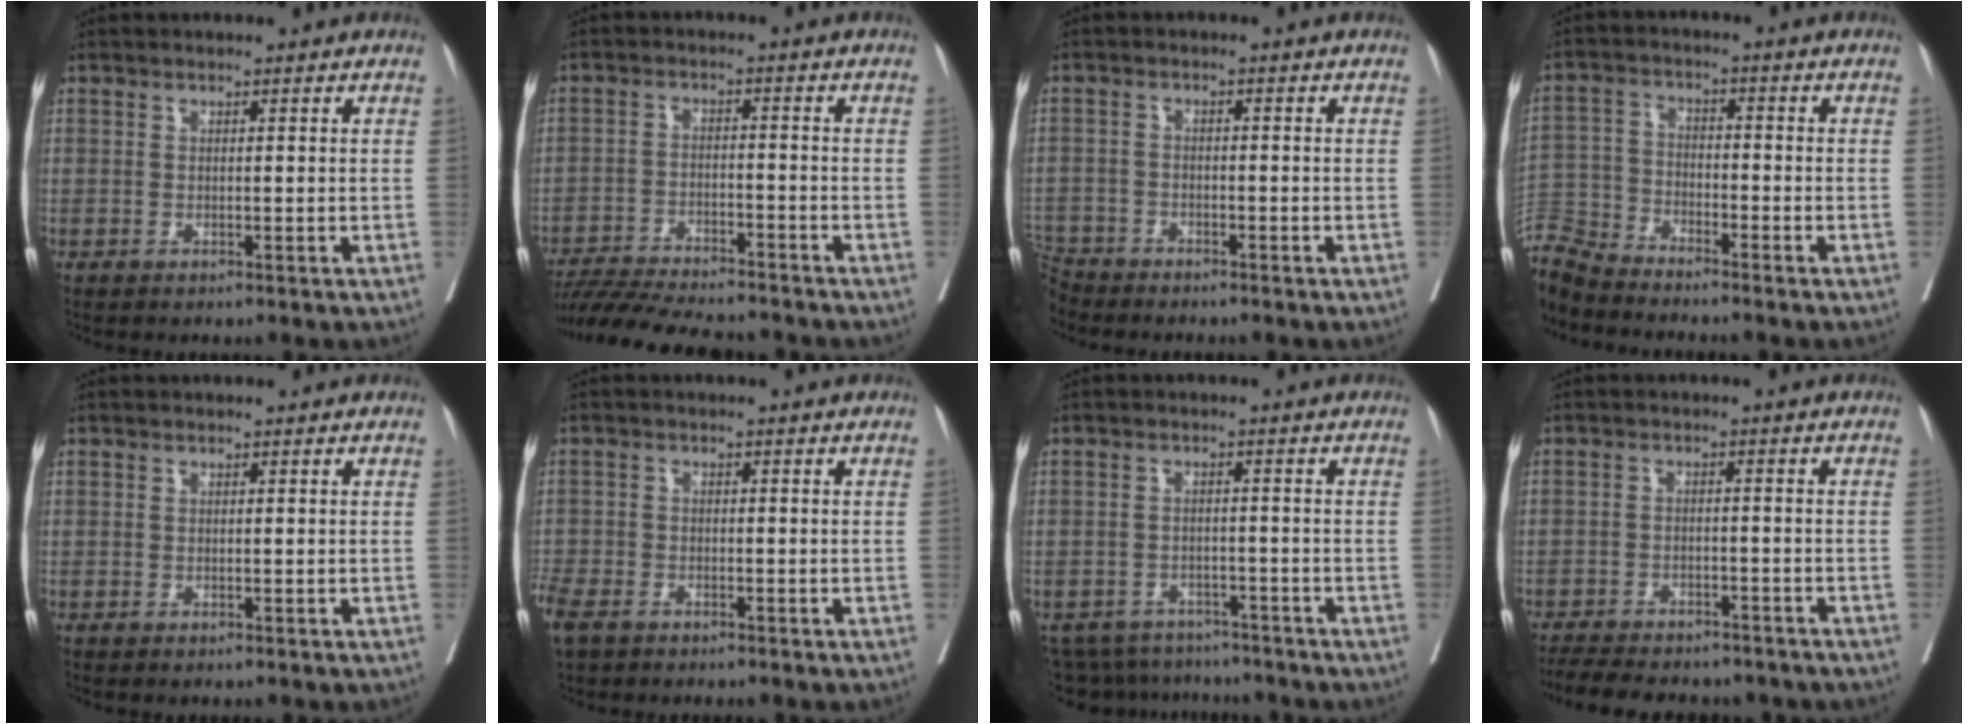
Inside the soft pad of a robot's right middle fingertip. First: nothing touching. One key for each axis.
{"total": 14.1, "fx": -12.9, "fy": 1.6, "fz": 5.5, "tx": -0.091, "ty": -0.011, "tz": -0.199}
{"total": 4.7, "fx": -4.6, "fy": 1.0, "fz": -0.3, "tx": 0.008, "ty": -0.010, "tz": -0.089}
{"total": 8.1, "fx": -8.1, "fy": 0.4, "fz": 1.0, "tx": -0.022, "ty": 0.000, "tz": -0.159}
{"total": 0.0}
{"total": 7.0, "fx": -4.8, "fy": 3.6, "fz": 3.6, "tx": -0.094, "ty": -0.011, "tz": -0.087}
{"total": 8.6, "fx": -8.0, "fy": 3.1, "fz": 0.7, "tx": -0.009, "ty": 0.006, "tz": -0.107}
{"total": 15.7, "fx": -13.5, "fy": 4.8, "fz": 6.4, "tx": -0.138, "ty": -0.010, "tz": -0.177}